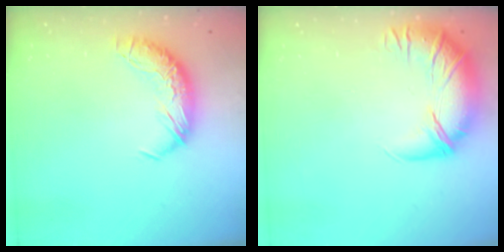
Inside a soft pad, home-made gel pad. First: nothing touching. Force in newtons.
{"total": 2.7, "press": 1.3, "slide": 2.3}